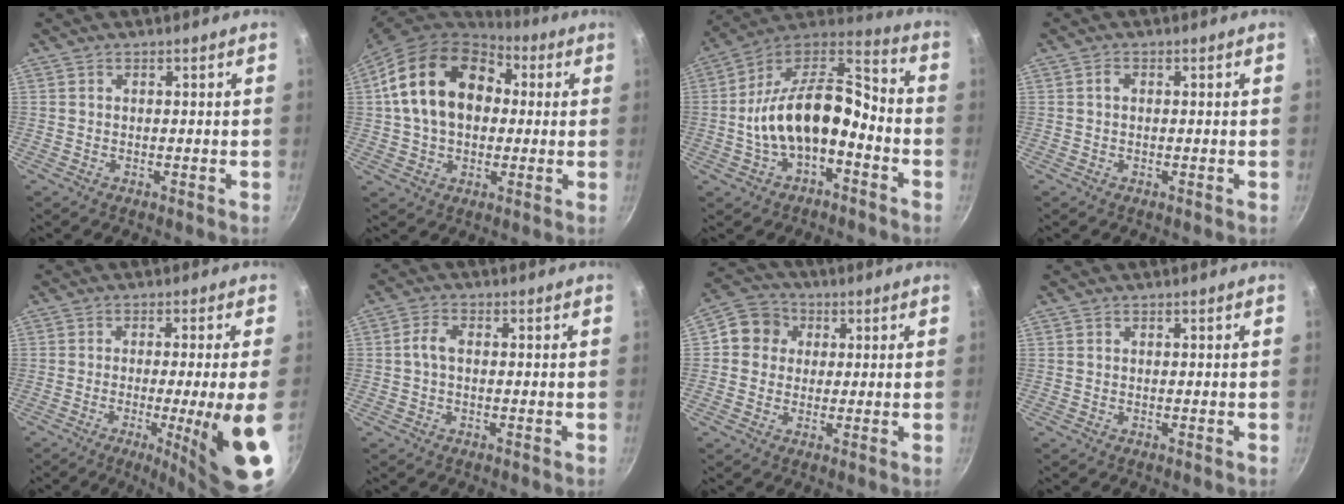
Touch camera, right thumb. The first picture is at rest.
{"total": 19.2, "force": [3.6, 13.8, 12.9], "torque": [-0.203, 0.028, 0.052]}
{"total": 18.7, "force": [-4.4, 10.0, 15.2], "torque": [-0.245, 0.062, -0.085]}
{"total": 1.2, "force": [0.1, 0.8, 0.8], "torque": [-0.015, 0.005, 0.001]}
{"total": 15.2, "force": [-3.7, 0.9, 14.8], "torque": [-0.204, -0.006, -0.044]}
{"total": 3.1, "force": [0.0, 1.9, 2.5], "torque": [-0.051, 0.014, -0.005]}
{"total": 7.3, "force": [1.3, 6.7, 2.7], "torque": [-0.009, 0.014, 0.004]}
{"total": 0.0}